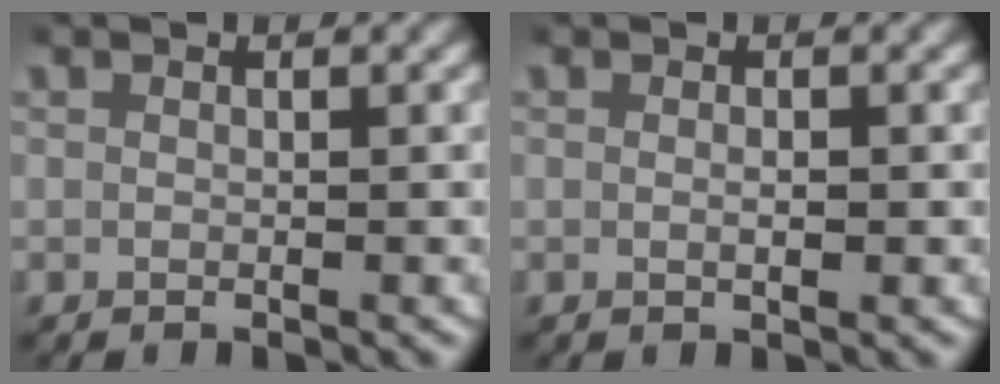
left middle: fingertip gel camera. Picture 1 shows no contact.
{"total": 0.7, "force": [0.0, 0.2, 0.7], "torque": [-0.013, -0.002, -0.001]}